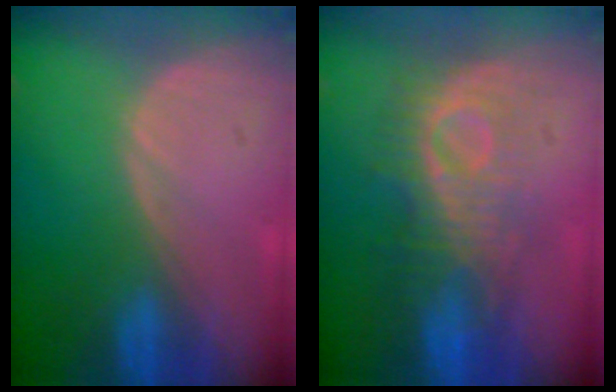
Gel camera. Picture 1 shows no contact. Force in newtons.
{"total": 9.1, "press": 8.4, "slide": 3.6}